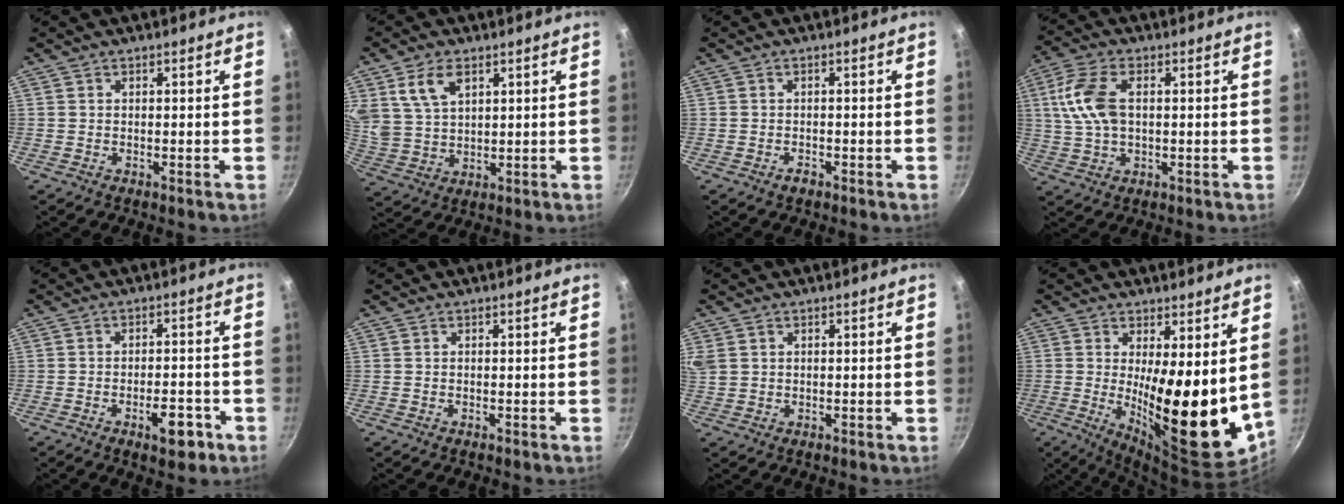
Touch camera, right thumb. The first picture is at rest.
{"total": 8.4, "force": [4.0, 5.2, 5.3], "torque": [-0.089, -0.014, 0.089]}
{"total": 1.5, "force": [-1.0, 0.8, 0.7], "torque": [-0.011, 0.009, -0.016]}
{"total": 10.1, "force": [1.6, 5.8, 8.1], "torque": [-0.162, 0.013, 0.026]}
{"total": 6.5, "force": [-3.2, 2.9, 4.9], "torque": [-0.049, 0.020, -0.040]}
{"total": 0.0}
{"total": 4.6, "force": [1.6, 3.6, 2.4], "torque": [-0.047, 0.005, 0.037]}
{"total": 17.5, "force": [1.8, 5.6, 16.5], "torque": [-0.219, -0.044, 0.039]}